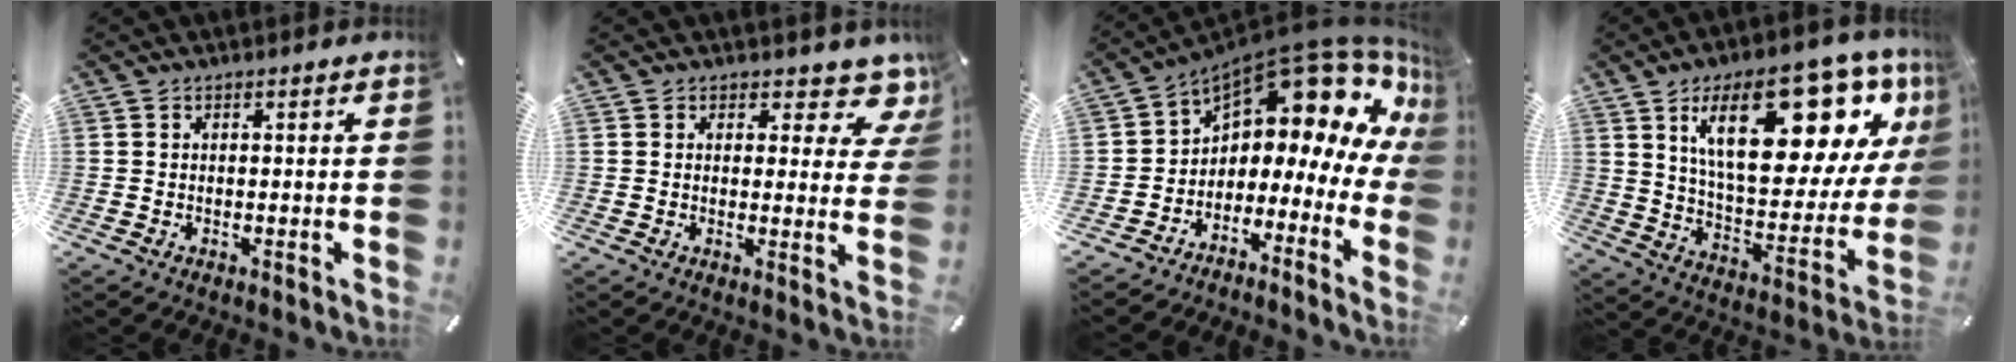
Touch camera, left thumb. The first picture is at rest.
{"total": 6.7, "force": [4.6, 3.4, 3.4], "torque": [-0.025, -0.039, 0.073]}
{"total": 12.0, "force": [8.6, 5.5, 6.2], "torque": [-0.091, -0.083, 0.133]}
{"total": 26.5, "force": [14.2, 11.8, 19.0], "torque": [-0.275, -0.080, 0.235]}